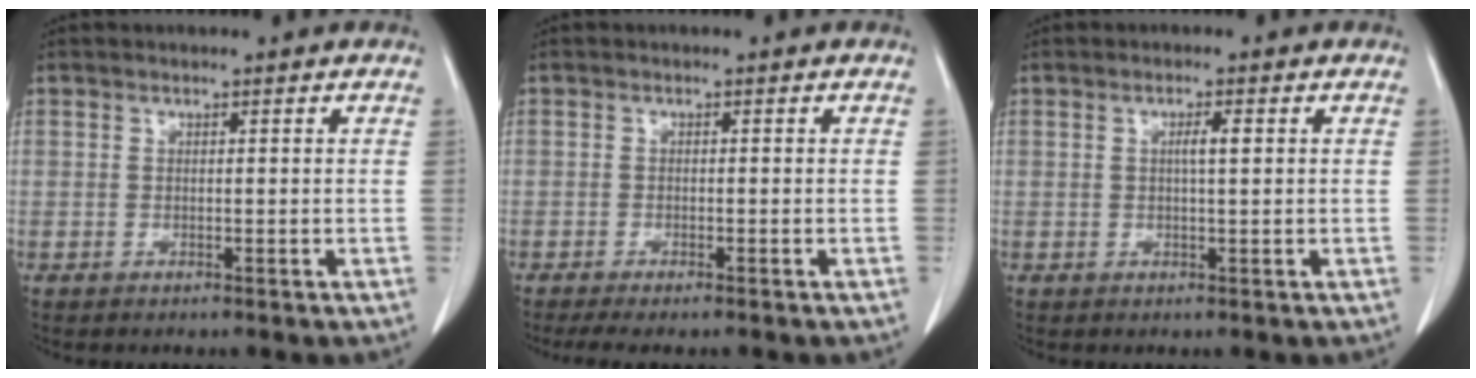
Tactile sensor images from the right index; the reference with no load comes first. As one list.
[{"total": 4.8, "force": [-3.9, 0.8, 2.6], "torque": [-0.031, -0.010, -0.057]}, {"total": 1.9, "force": [0.4, 0.1, 1.8], "torque": [-0.033, 0.003, 0.005]}]